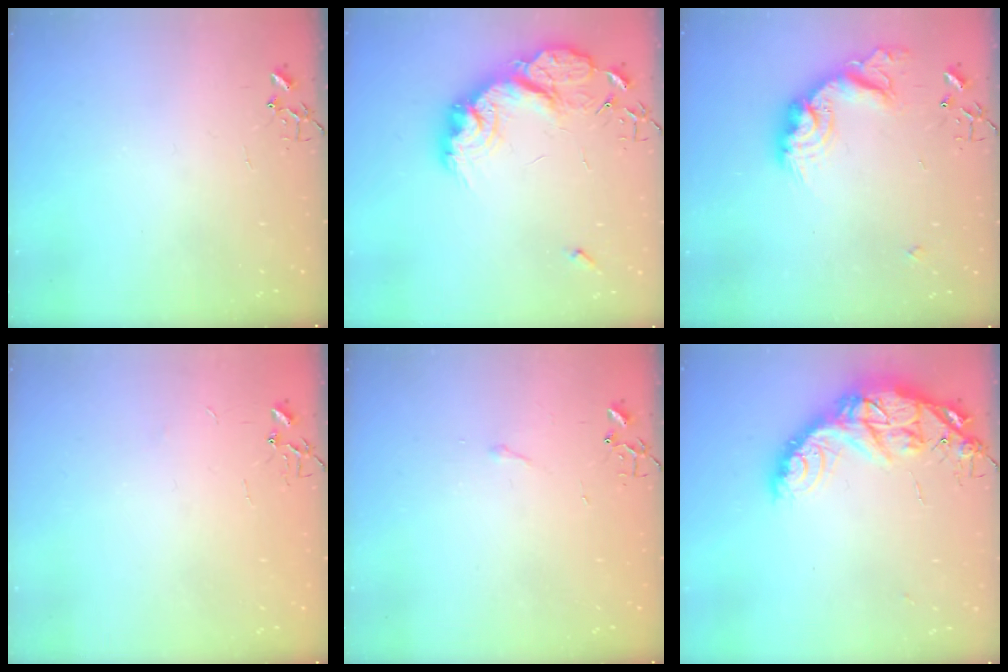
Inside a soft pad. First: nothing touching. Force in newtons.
{"total": 19.6, "press": 19.6, "slide": 1.3}
{"total": 17.9, "press": 17.8, "slide": 1.1}
{"total": 2.4, "press": 2.4, "slide": 0.3}
{"total": 2.9, "press": 2.9, "slide": 0.5}
{"total": 17.5, "press": 17.4, "slide": 1.4}